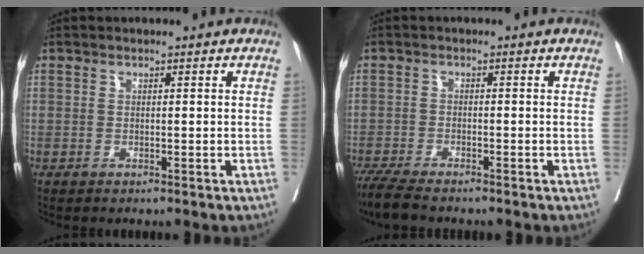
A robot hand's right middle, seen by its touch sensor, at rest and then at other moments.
{"total": 5.6, "force": [-4.8, 0.6, 2.9], "torque": [-0.052, -0.018, -0.086]}